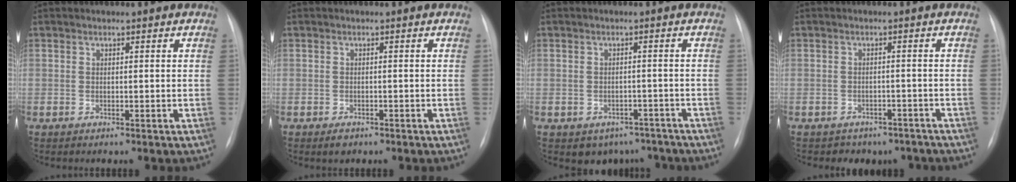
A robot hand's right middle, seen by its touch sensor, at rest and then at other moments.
{"total": 1.4, "force": [-0.8, 0.8, 0.7], "torque": [-0.011, 0.001, -0.006]}
{"total": 5.5, "force": [-4.1, 3.6, 0.9], "torque": [0.006, 0.018, -0.050]}
{"total": 5.8, "force": [-4.6, 3.5, 0.2], "torque": [0.006, 0.019, -0.049]}